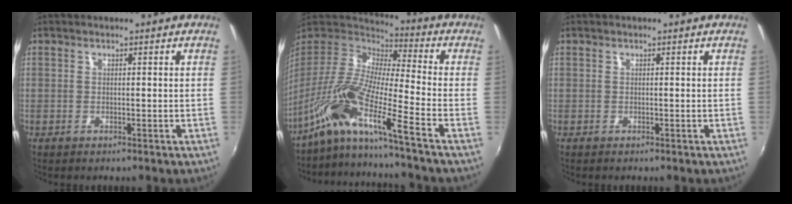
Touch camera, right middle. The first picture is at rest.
{"total": 15.5, "force": [-10.7, -0.2, 11.3], "torque": [-0.210, -0.018, -0.222]}
{"total": 0.0}